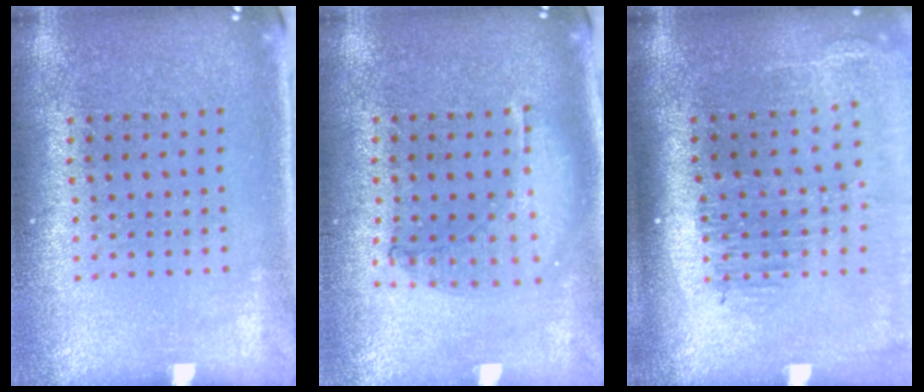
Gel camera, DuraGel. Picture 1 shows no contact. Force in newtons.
{"total": 0.9, "press": 0.9, "slide": 0.2}
{"total": 2.3, "press": 1.8, "slide": 1.3}